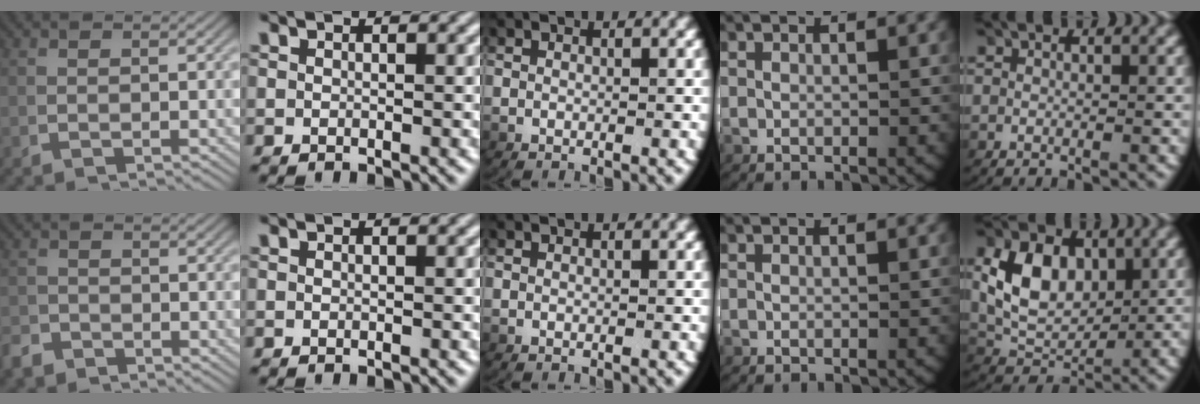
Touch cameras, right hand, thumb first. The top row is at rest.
{"thumb": {"total": 2.2, "force": [-2.0, 0.8, -0.1], "torque": [0.011, -0.009, -0.036]}, "little": {"total": 7.0, "force": [1.0, 5.1, 4.7], "torque": [-0.090, -0.006, 0.020]}}